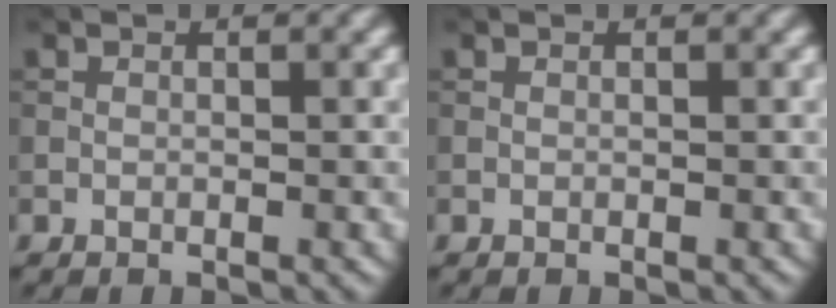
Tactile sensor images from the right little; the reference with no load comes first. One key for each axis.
{"total": 0.0}